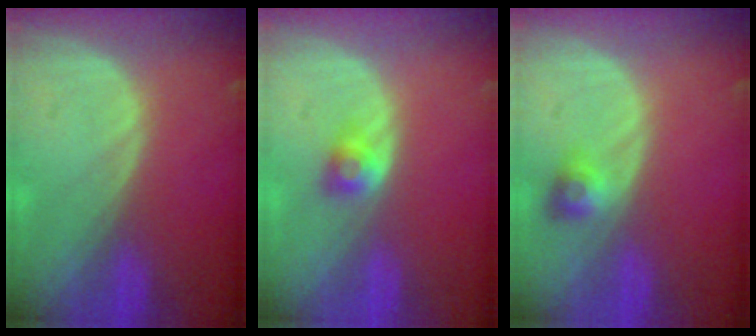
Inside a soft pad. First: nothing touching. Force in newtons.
{"total": 2.7, "press": 2.4, "slide": 1.1}
{"total": 2.9, "press": 2.7, "slide": 1.2}